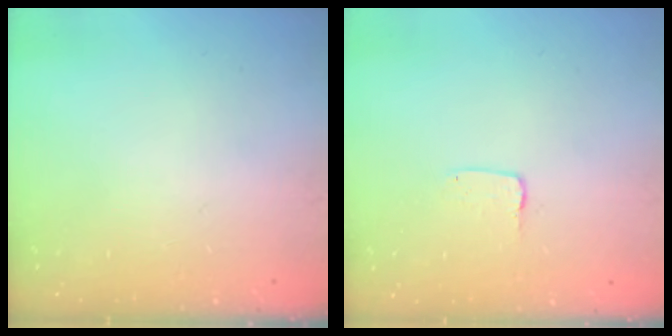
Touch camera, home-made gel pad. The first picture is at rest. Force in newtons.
{"total": 2.0, "press": 2.0, "slide": 0.2}